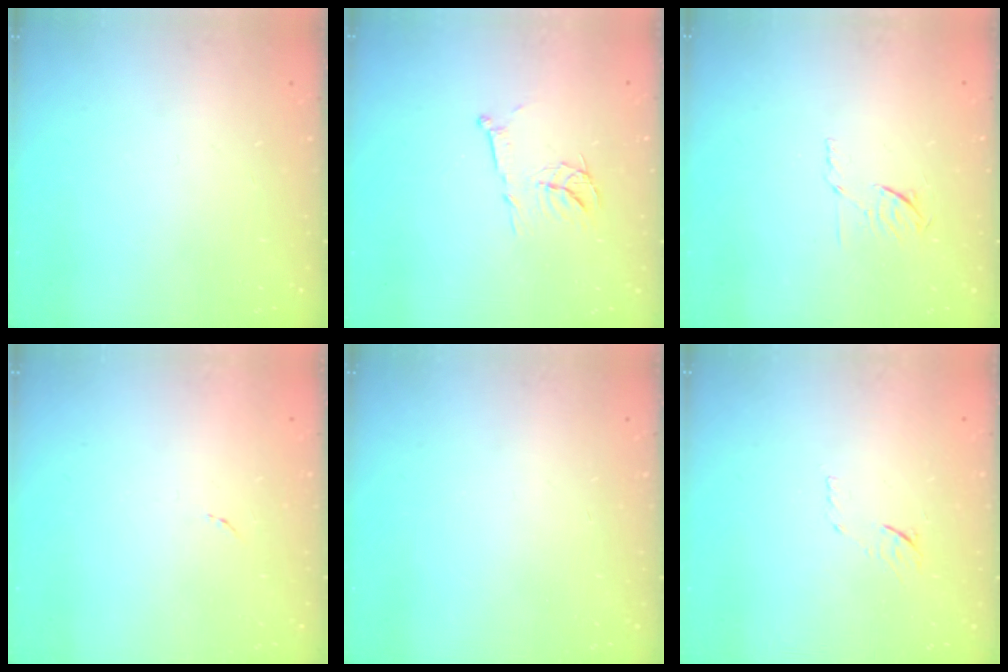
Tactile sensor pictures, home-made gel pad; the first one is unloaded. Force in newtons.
{"total": 11.7, "press": 11.7, "slide": 0.7}
{"total": 5.2, "press": 5.1, "slide": 0.9}
{"total": 3.3, "press": 3.3, "slide": 0.1}
{"total": 0.0}
{"total": 6.2, "press": 6.1, "slide": 0.7}